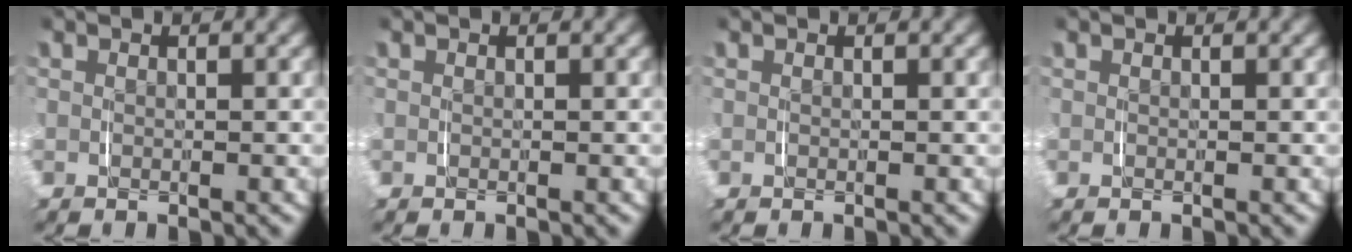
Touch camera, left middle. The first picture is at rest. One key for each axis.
{"total": 0.0}
{"total": 0.0}
{"total": 0.0}